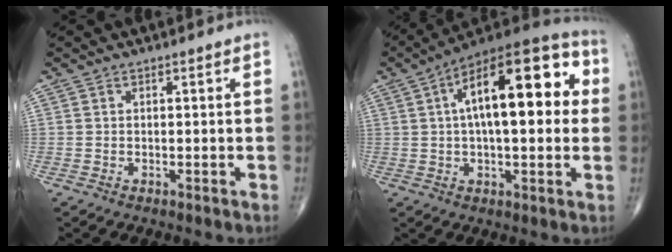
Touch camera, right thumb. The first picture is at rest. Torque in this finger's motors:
{"motor_torque": [0.74, 4.01, 1.38, 0.04, 0.59]}